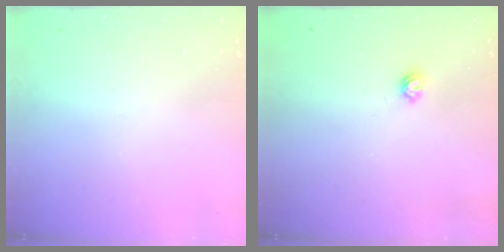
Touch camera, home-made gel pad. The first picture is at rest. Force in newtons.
{"total": 4.2, "press": 4.2, "slide": 0.5}